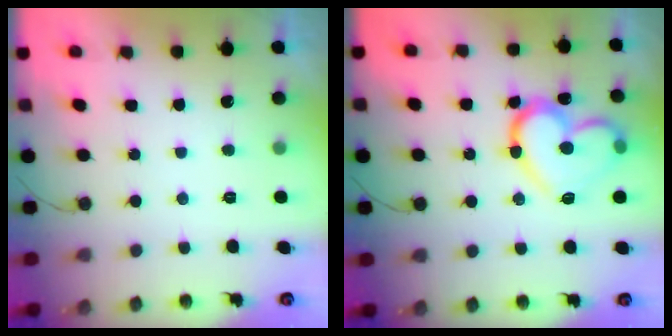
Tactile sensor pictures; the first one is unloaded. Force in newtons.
{"total": 18.4, "press": 18.4, "slide": 1.0}